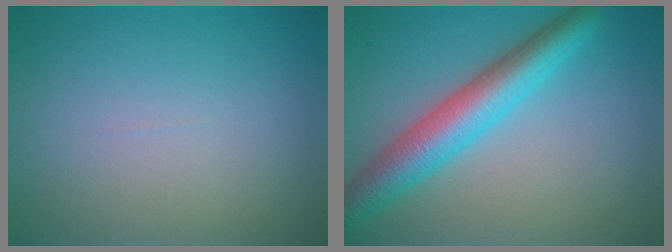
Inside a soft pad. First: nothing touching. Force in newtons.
{"total": 5.9, "press": 5.9, "slide": 0.1}